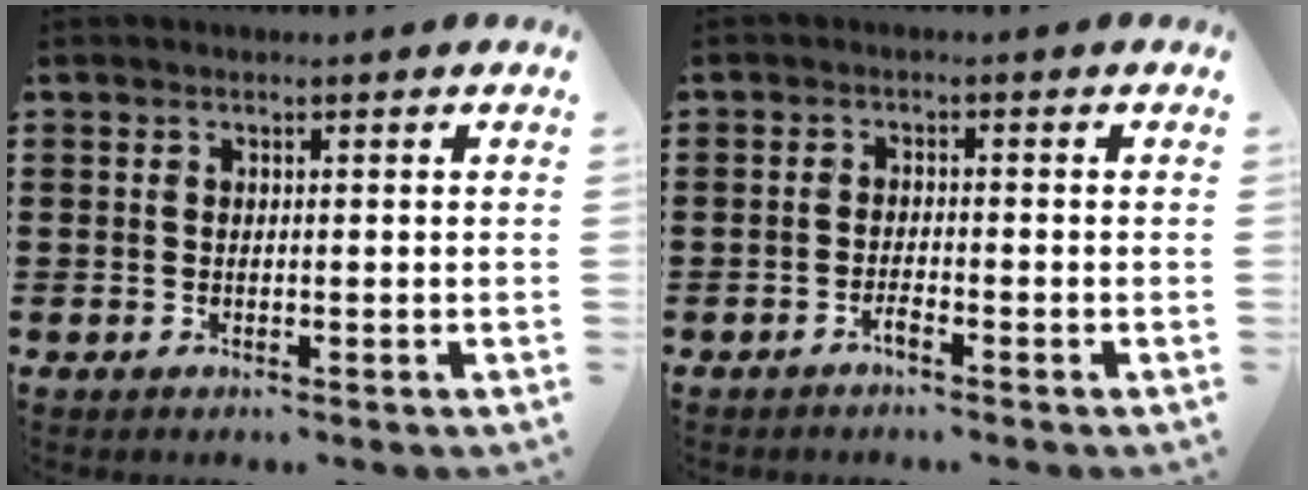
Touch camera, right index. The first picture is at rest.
{"total": 1.6, "force": [-1.2, 0.2, 1.0], "torque": [-0.020, -0.003, -0.021]}